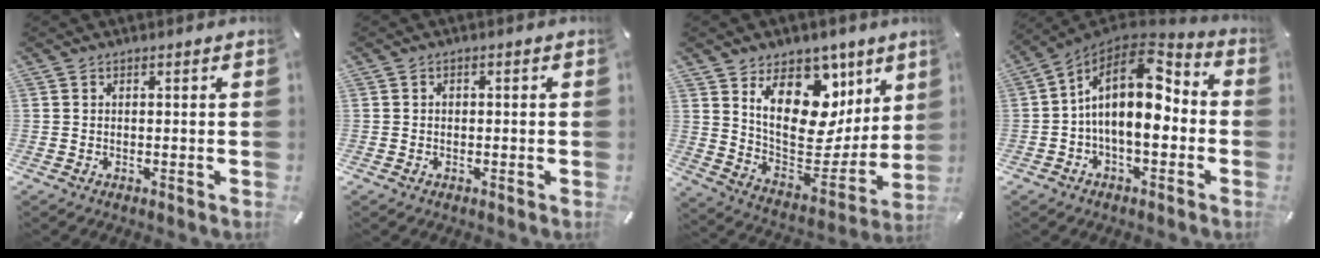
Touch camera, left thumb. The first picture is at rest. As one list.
[{"total": 1.0, "force": [-0.4, 0.9, 0.4], "torque": [-0.007, 0.004, -0.009]}, {"total": 19.1, "force": [8.5, 12.9, 11.2], "torque": [-0.141, -0.077, 0.149]}, {"total": 15.6, "force": [0.4, 8.7, 12.9], "torque": [-0.233, -0.011, -0.001]}]